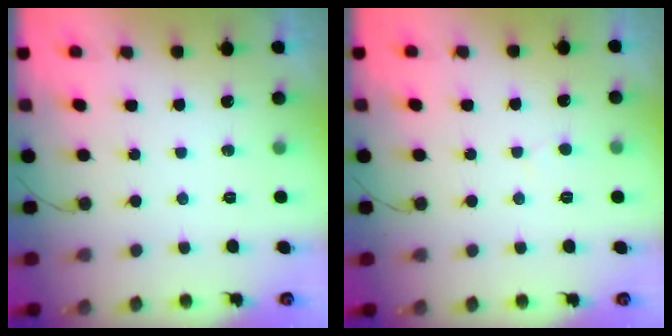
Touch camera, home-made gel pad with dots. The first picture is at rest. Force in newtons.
{"total": 2.9, "press": 2.9, "slide": 0.3}